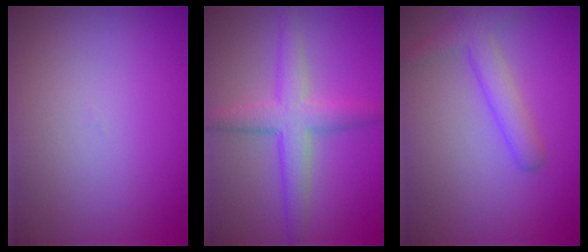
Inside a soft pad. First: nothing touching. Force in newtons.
{"total": 4.1, "press": 4.1, "slide": 0.1}
{"total": 2.9, "press": 2.9, "slide": 0.2}